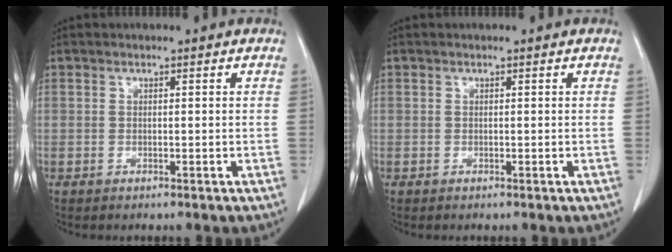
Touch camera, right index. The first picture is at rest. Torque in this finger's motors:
{"motor_torque": [0.00, 0.00, 0.00, 0.00]}